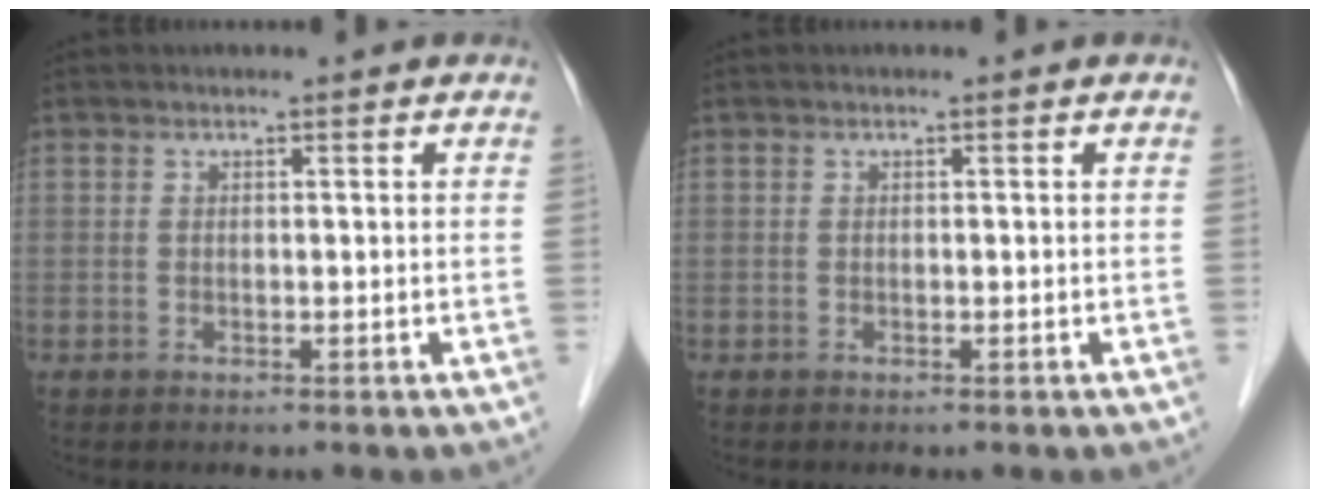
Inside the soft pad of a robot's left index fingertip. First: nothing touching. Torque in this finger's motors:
{"motor_torque": [-0.03, 0.09, 0.02, 0.00]}